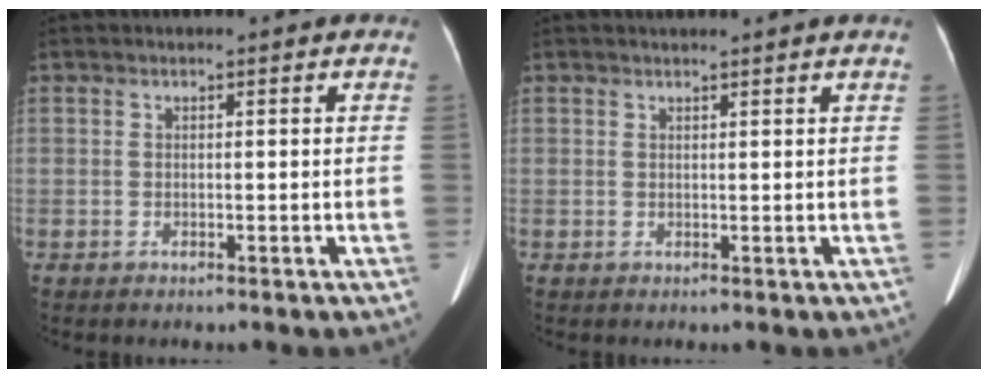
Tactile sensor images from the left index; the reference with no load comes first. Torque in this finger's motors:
{"motor_torque": [0.12, -0.15, 0.00, 0.01]}